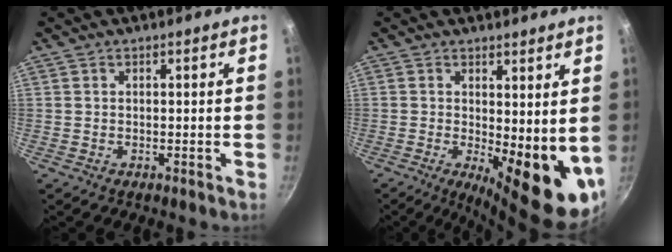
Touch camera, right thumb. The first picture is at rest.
{"total": 12.9, "force": [0.2, 5.1, 11.9], "torque": [-0.129, -0.026, 0.014]}